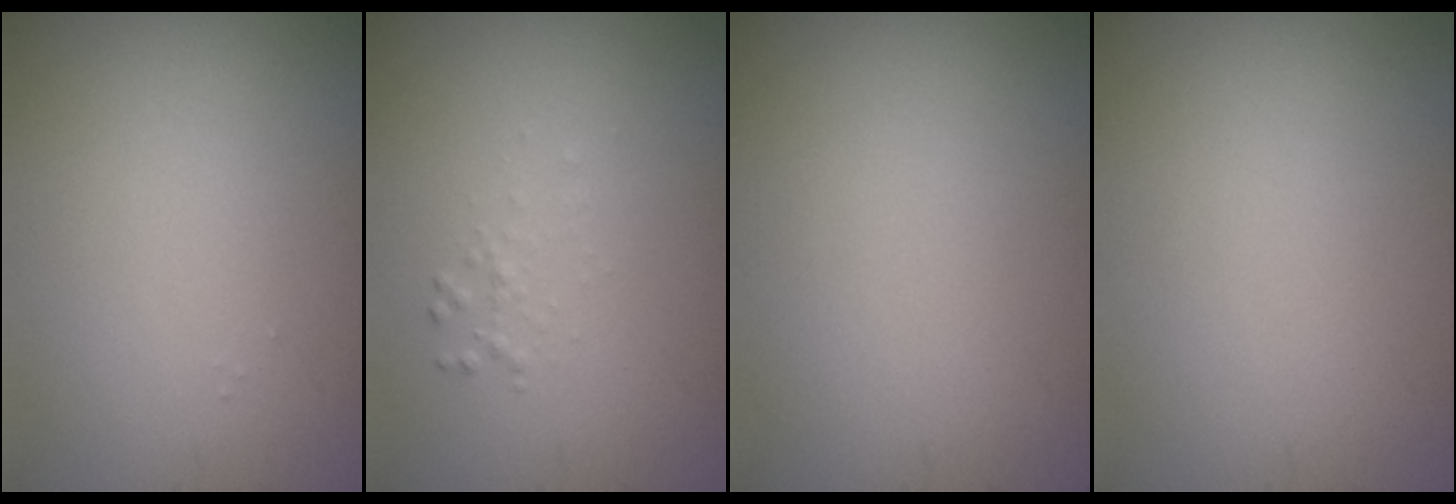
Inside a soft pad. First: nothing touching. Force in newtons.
{"total": 0.9, "press": 0.9, "slide": 0.0}
{"total": 0.0}
{"total": 0.0}